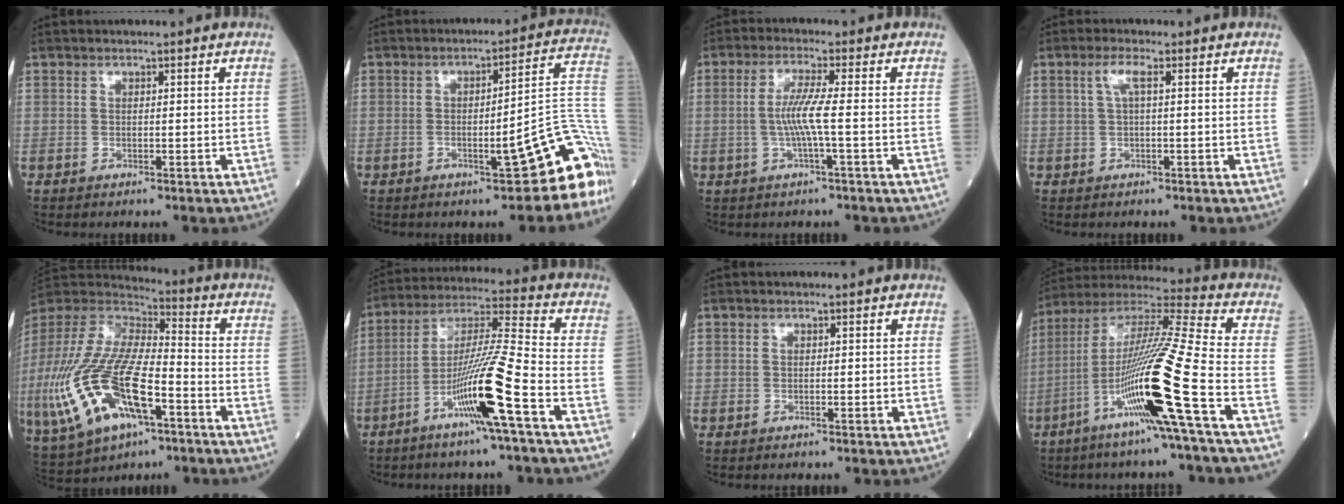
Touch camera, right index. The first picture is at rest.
{"total": 12.3, "force": [-5.8, 1.1, 10.8], "torque": [-0.083, 0.036, -0.075]}
{"total": 4.9, "force": [-0.7, -0.6, 4.9], "torque": [-0.101, 0.003, -0.015]}
{"total": 2.1, "force": [0.4, 0.2, 2.0], "torque": [-0.045, 0.009, 0.007]}
{"total": 24.9, "force": [-8.8, 9.6, 21.2], "torque": [-0.531, -0.040, -0.159]}
{"total": 12.8, "force": [-5.8, -1.3, 11.3], "torque": [-0.216, -0.002, -0.110]}
{"total": 0.0}
{"total": 18.9, "force": [-7.2, -1.8, 17.3], "torque": [-0.347, -0.018, -0.143]}